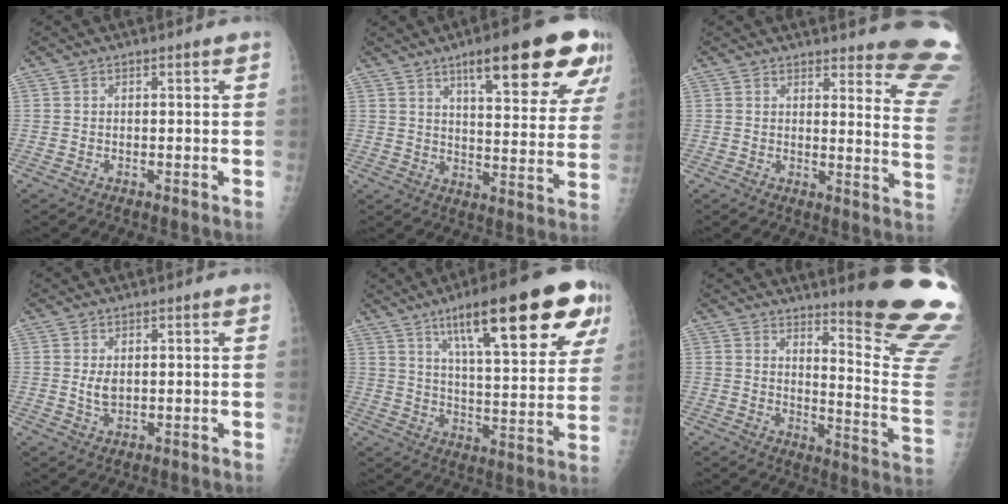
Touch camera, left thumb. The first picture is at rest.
{"total": 20.9, "force": [11.7, 5.1, 16.5], "torque": [-0.196, -0.035, 0.164]}
{"total": 14.3, "force": [13.2, 2.1, 5.1], "torque": [-0.024, -0.137, 0.123]}
{"total": 2.7, "force": [0.7, 1.5, 2.1], "torque": [-0.031, -0.008, 0.016]}
{"total": 25.7, "force": [13.6, 6.2, 21.0], "torque": [-0.285, -0.026, 0.207]}
{"total": 18.7, "force": [14.7, 0.6, 11.6], "torque": [-0.131, -0.166, 0.189]}